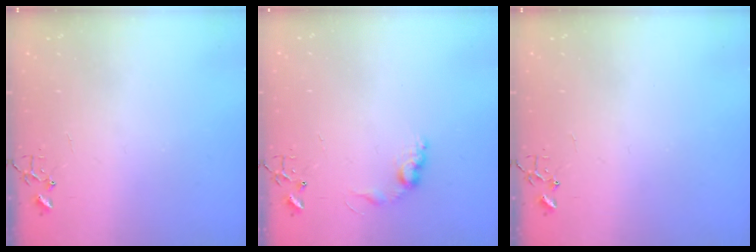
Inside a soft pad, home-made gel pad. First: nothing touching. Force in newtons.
{"total": 8.6, "press": 8.6, "slide": 0.4}
{"total": 0.0}